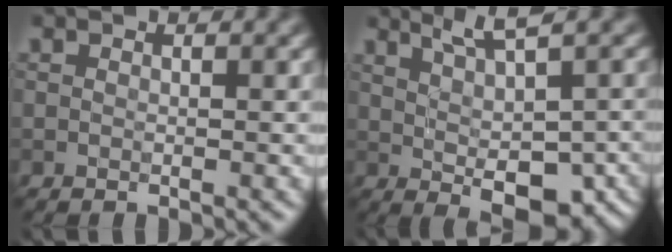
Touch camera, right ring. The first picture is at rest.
{"total": 7.1, "force": [1.2, 2.2, 6.6], "torque": [-0.095, -0.001, 0.028]}